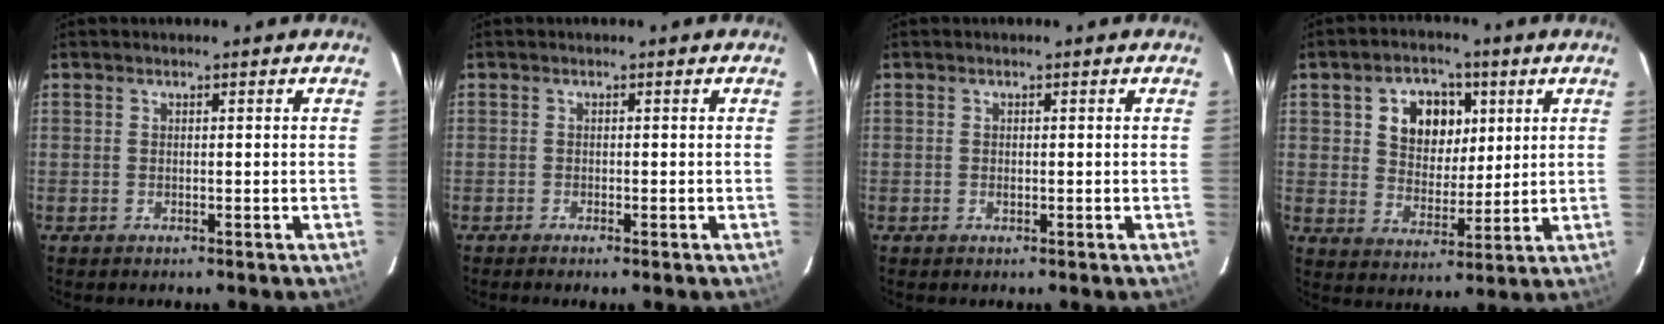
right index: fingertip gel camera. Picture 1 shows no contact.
{"total": 0.9, "force": [-0.7, 0.0, 0.6], "torque": [-0.015, -0.001, -0.013]}
{"total": 0.6, "force": [-0.1, 0.3, 0.5], "torque": [-0.009, 0.002, -0.002]}
{"total": 10.2, "force": [3.4, 7.6, 5.8], "torque": [-0.110, 0.020, 0.063]}